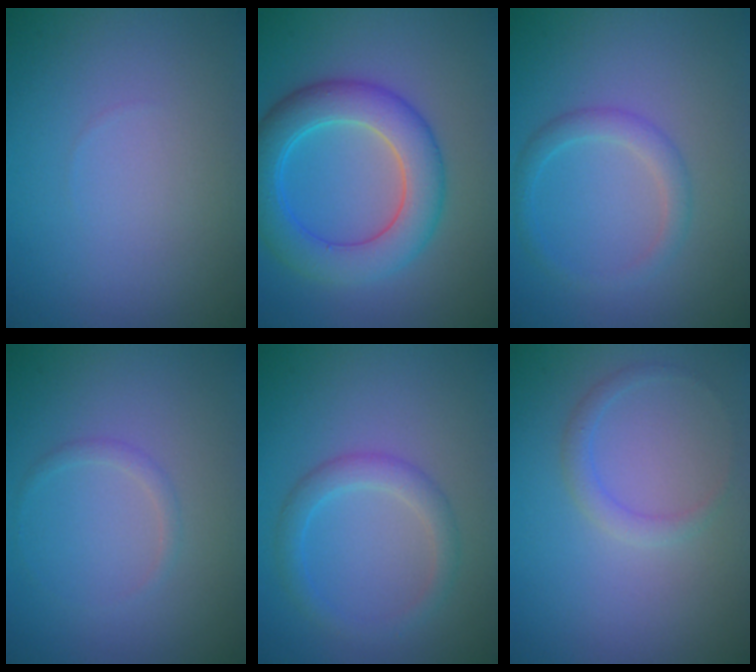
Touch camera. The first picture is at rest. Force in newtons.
{"total": 6.6, "press": 6.6, "slide": 0.3}
{"total": 2.0, "press": 2.0, "slide": 0.2}
{"total": 1.0, "press": 1.0, "slide": 0.1}
{"total": 2.4, "press": 2.4, "slide": 0.1}
{"total": 1.4, "press": 1.4, "slide": 0.1}